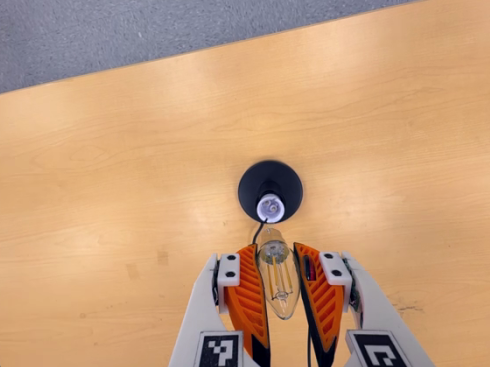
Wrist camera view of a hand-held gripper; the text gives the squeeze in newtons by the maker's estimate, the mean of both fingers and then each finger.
{"total": 21.6, "left": 23.9, "right": 19.4}